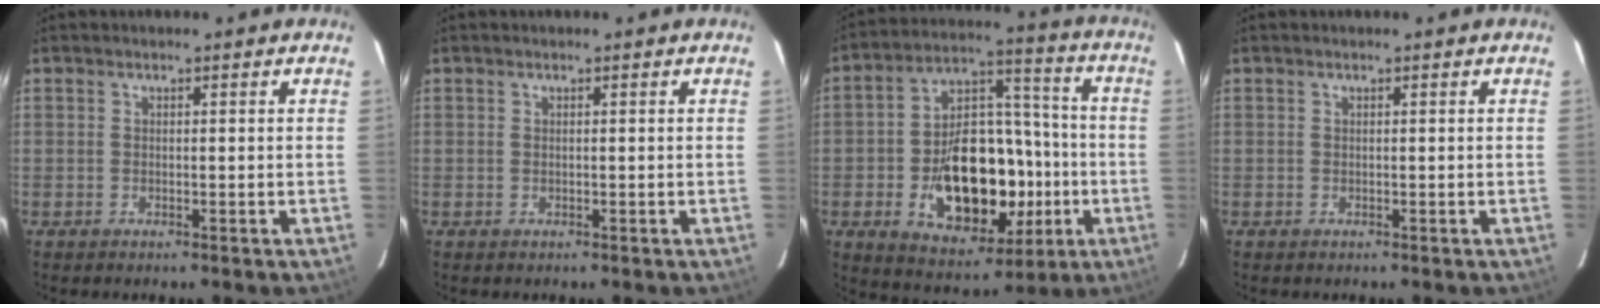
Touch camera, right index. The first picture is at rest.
{"total": 0.0}
{"total": 21.4, "force": [-5.5, 12.9, 16.2], "torque": [-0.297, 0.033, -0.065]}
{"total": 0.0}